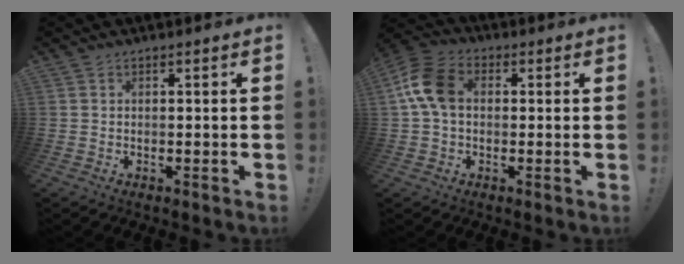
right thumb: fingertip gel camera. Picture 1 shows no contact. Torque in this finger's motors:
{"motor_torque": [0.25, 0.25, 0.34, -0.25, 0.42]}